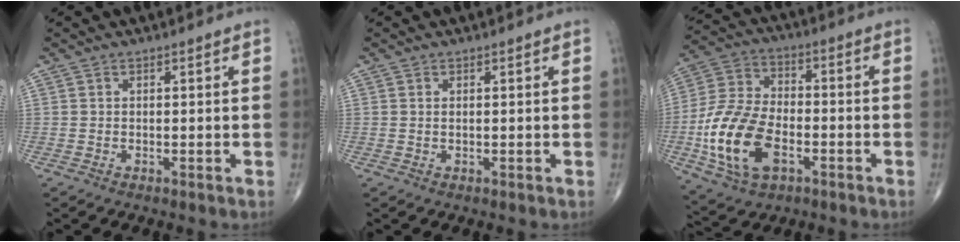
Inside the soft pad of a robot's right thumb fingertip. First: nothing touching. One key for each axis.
{"total": 0.0}
{"total": 17.2, "fx": -5.1, "fy": 10.2, "fz": 13.0, "tx": -0.253, "ty": 0.019, "tz": -0.095}